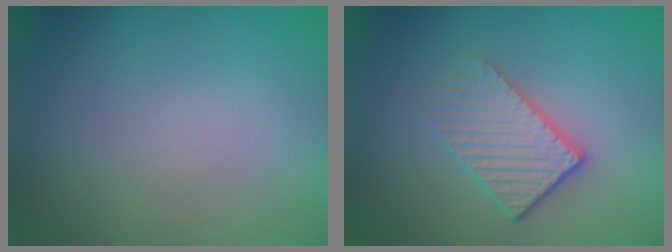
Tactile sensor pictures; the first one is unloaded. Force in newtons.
{"total": 3.2, "press": 2.8, "slide": 1.5}